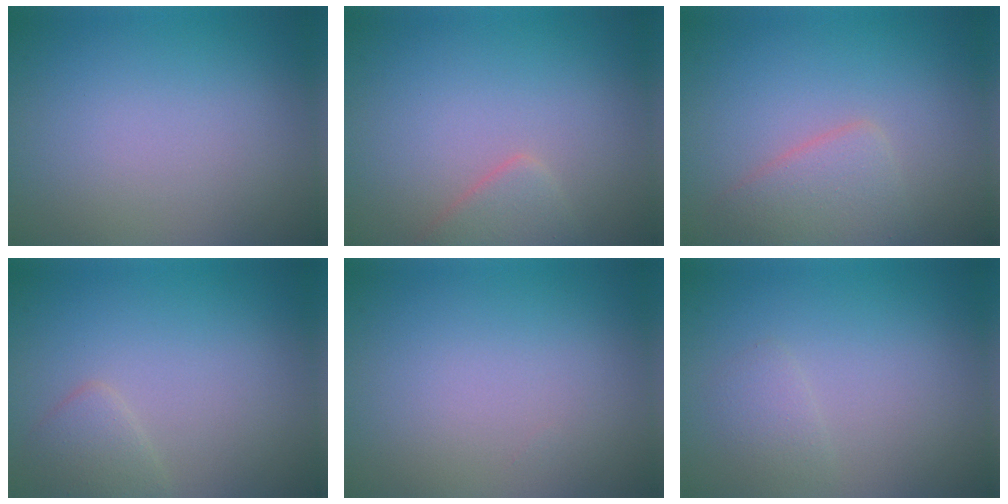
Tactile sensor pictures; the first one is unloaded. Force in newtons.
{"total": 2.1, "press": 2.1, "slide": 0.2}
{"total": 2.8, "press": 2.8, "slide": 0.2}
{"total": 1.6, "press": 1.6, "slide": 0.1}
{"total": 0.0}
{"total": 1.1, "press": 1.1, "slide": 0.1}